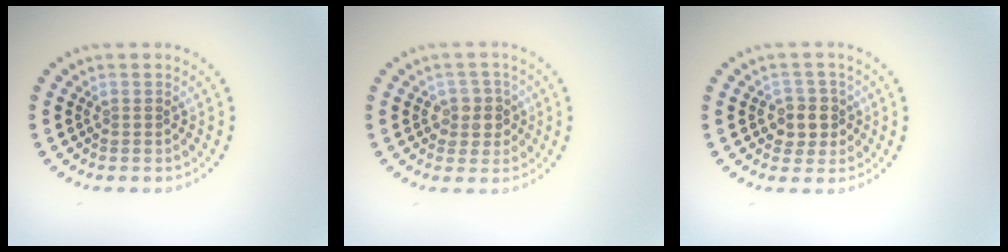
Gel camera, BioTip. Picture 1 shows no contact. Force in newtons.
{"total": 2.5, "press": 2.2, "slide": 1.0}
{"total": 2.7, "press": 2.5, "slide": 1.0}